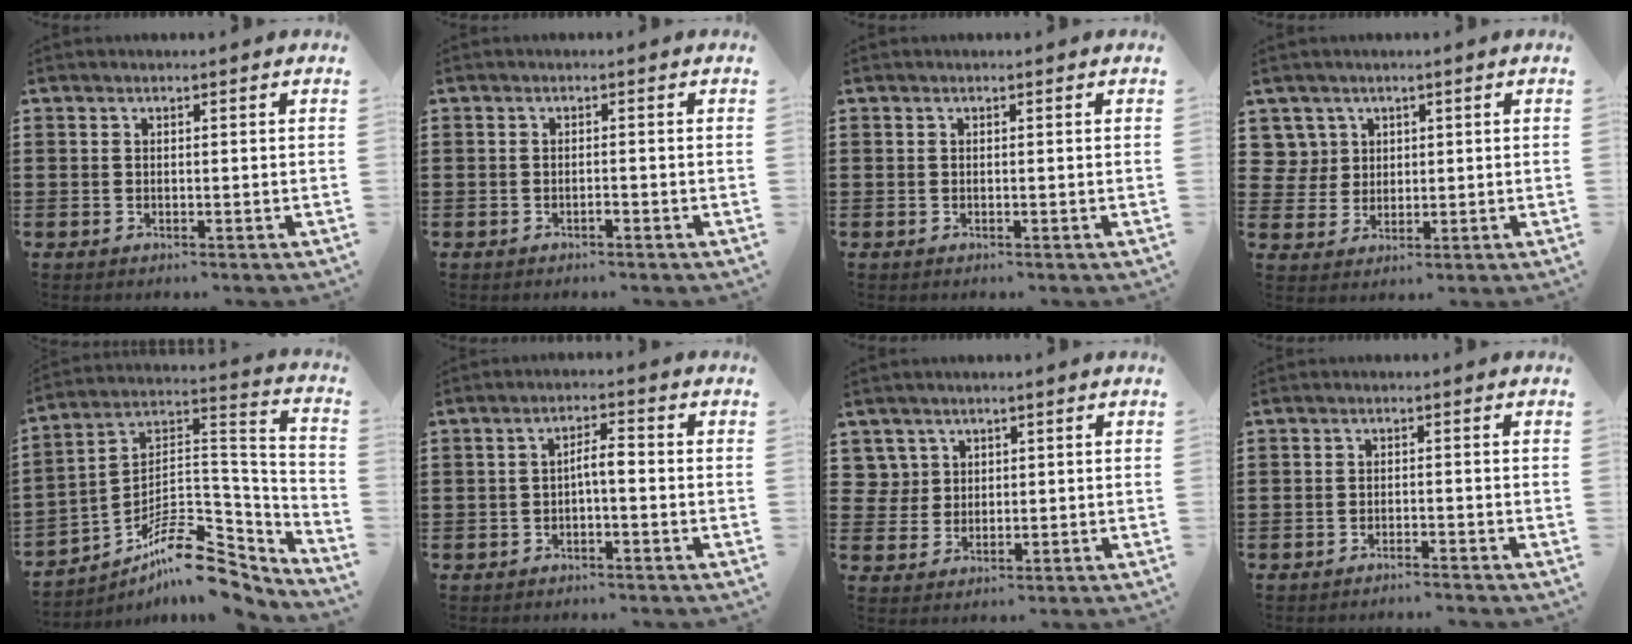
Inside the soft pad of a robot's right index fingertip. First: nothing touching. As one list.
[{"total": 0.8, "force": [-0.5, 0.1, 0.6], "torque": [-0.012, -0.003, -0.009]}, {"total": 0.0}, {"total": 4.1, "force": [1.7, 3.7, 0.4], "torque": [-0.028, 0.013, 0.032]}, {"total": 11.8, "force": [-7.9, 4.8, 7.4], "torque": [-0.127, 0.016, -0.151]}, {"total": 2.8, "force": [-0.9, 0.6, 2.6], "torque": [-0.048, 0.006, -0.019]}, {"total": 3.1, "force": [1.3, 2.8, 0.2], "torque": [-0.019, 0.011, 0.025]}, {"total": 1.5, "force": [-1.5, -0.1, 0.2], "torque": [-0.007, 0.004, -0.031]}]